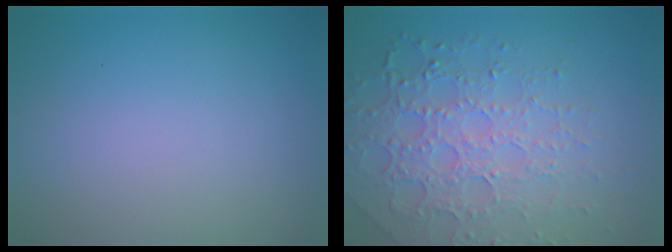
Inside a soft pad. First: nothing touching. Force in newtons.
{"total": 6.2, "press": 4.7, "slide": 4.0}